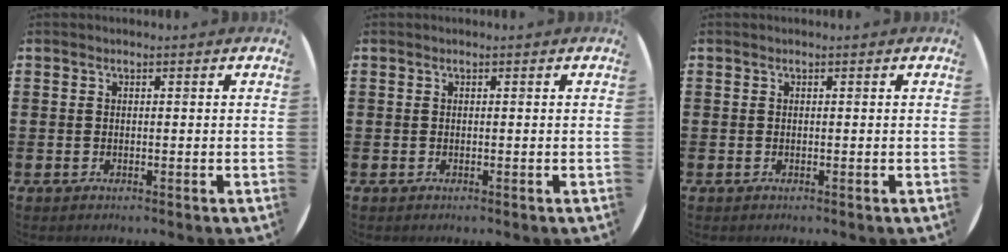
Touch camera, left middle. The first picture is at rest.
{"total": 0.0}
{"total": 0.0}